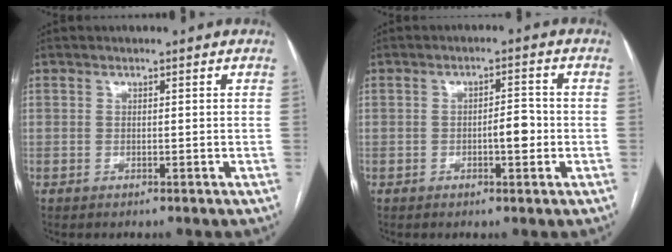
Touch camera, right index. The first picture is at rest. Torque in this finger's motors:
{"motor_torque": [0.43, -0.18, 0.20, 0.06]}